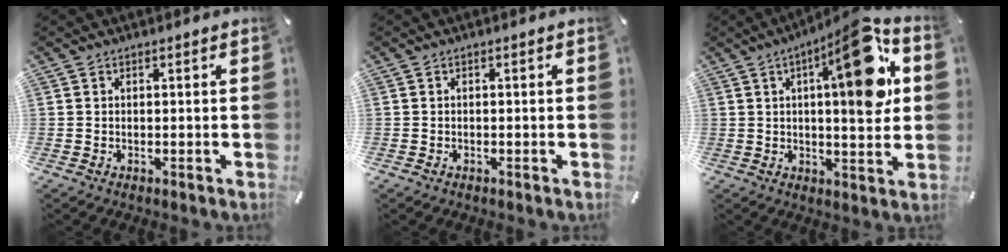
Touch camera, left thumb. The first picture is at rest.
{"total": 0.5, "force": [-0.3, 0.3, 0.2], "torque": [-0.003, 0.001, -0.008]}
{"total": 19.4, "force": [6.7, 6.3, 17.2], "torque": [-0.229, -0.030, 0.093]}